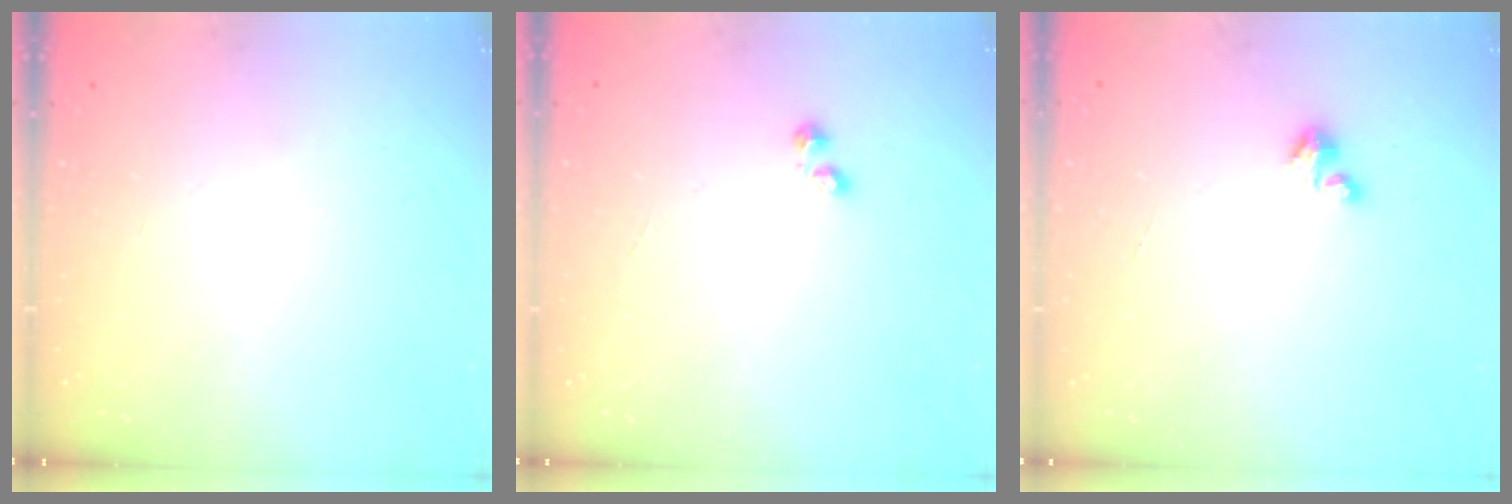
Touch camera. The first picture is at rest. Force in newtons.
{"total": 1.2, "press": 1.1, "slide": 0.5}
{"total": 2.0, "press": 2.0, "slide": 0.3}